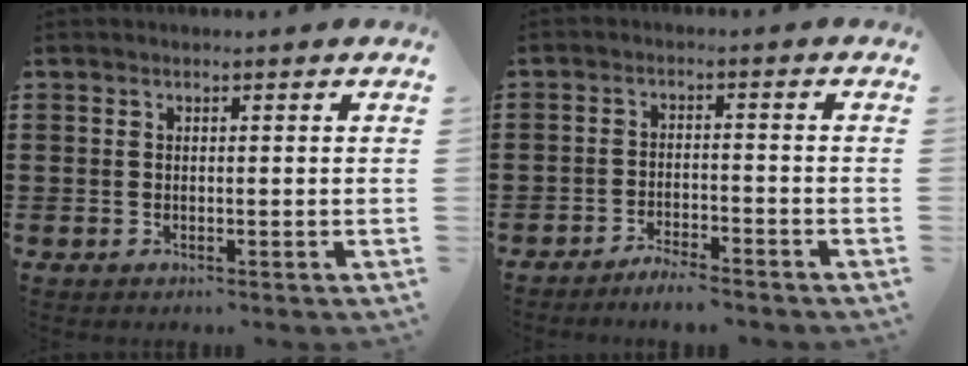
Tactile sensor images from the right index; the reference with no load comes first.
{"total": 3.1, "force": [-3.1, 0.0, 0.4], "torque": [-0.012, 0.002, -0.064]}